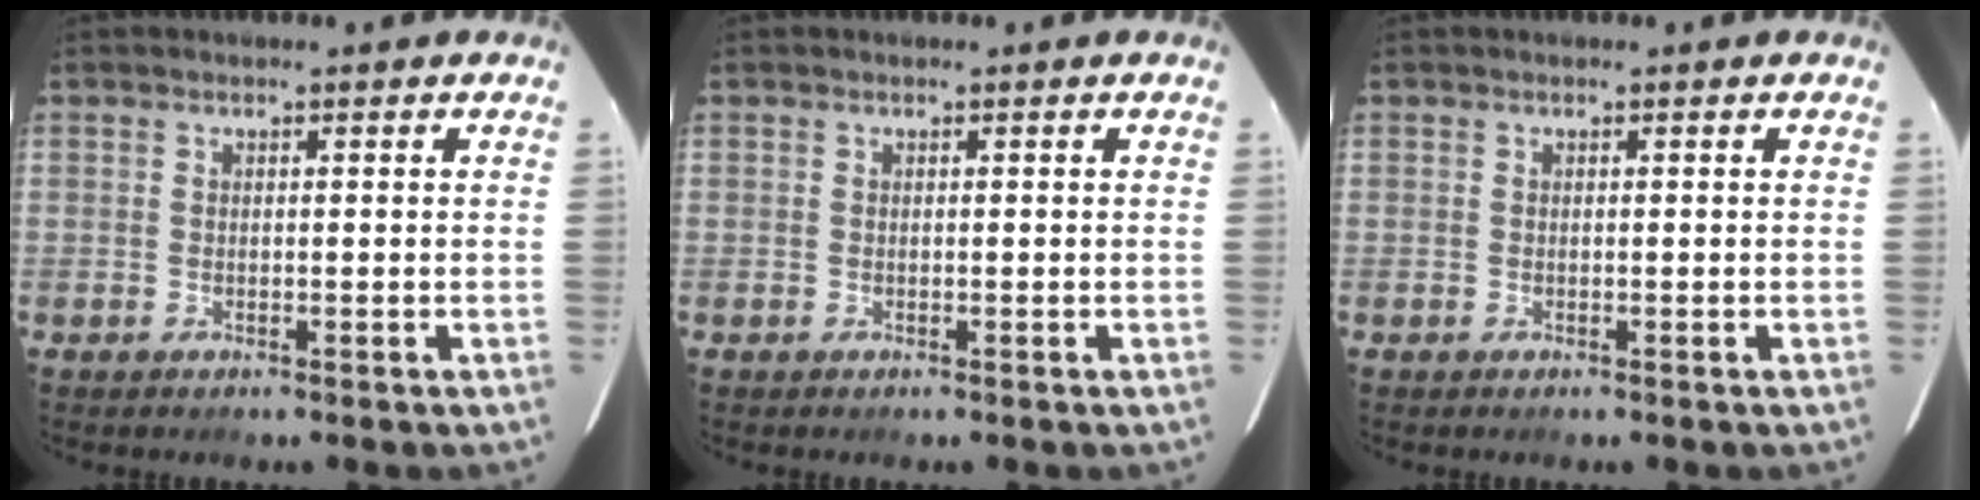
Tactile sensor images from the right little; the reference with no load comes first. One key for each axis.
{"total": 0.0}
{"total": 0.0}